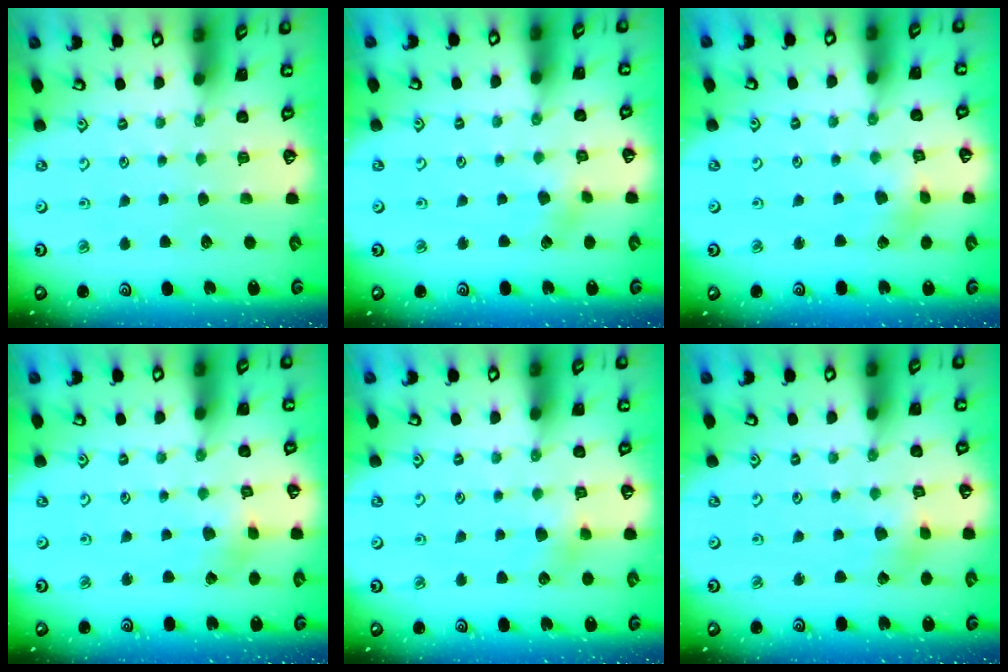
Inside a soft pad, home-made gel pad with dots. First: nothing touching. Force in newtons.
{"total": 2.7, "press": 2.7, "slide": 0.4}
{"total": 2.2, "press": 2.2, "slide": 0.4}
{"total": 2.2, "press": 2.2, "slide": 0.2}
{"total": 6.7, "press": 6.7, "slide": 0.7}
{"total": 2.2, "press": 2.2, "slide": 0.2}